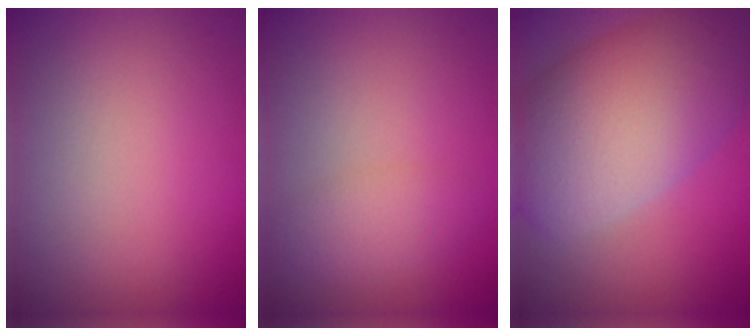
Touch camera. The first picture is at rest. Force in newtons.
{"total": 2.2, "press": 2.2, "slide": 0.1}
{"total": 11.8, "press": 11.8, "slide": 0.6}